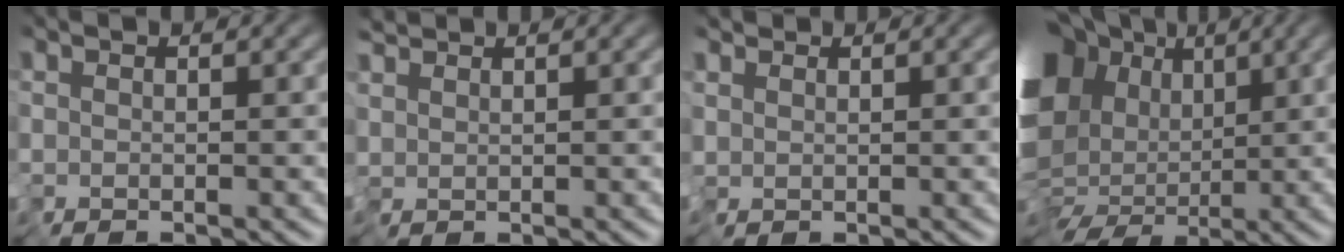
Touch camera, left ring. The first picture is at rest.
{"total": 1.3, "force": [1.2, 0.6, -0.1], "torque": [-0.006, 0.008, 0.022]}
{"total": 1.1, "force": [0.8, 0.7, -0.3], "torque": [0.005, 0.005, 0.018]}
{"total": 15.9, "force": [0.7, 12.6, 9.8], "torque": [-0.197, -0.028, 0.013]}